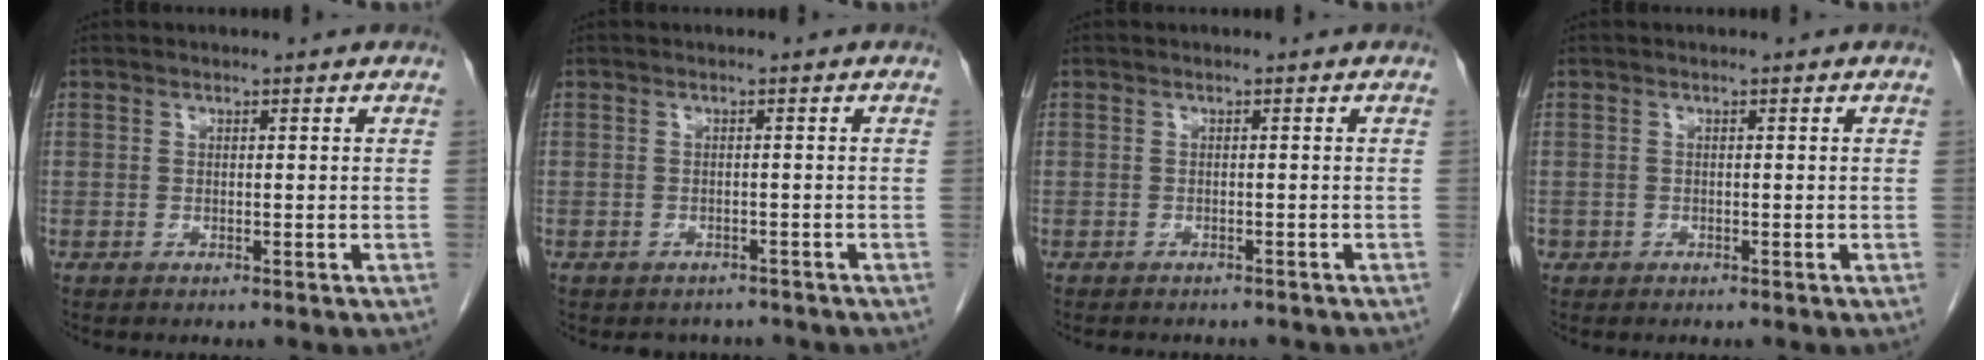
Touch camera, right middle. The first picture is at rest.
{"total": 3.2, "force": [-2.8, 1.6, 0.0], "torque": [-0.001, 0.004, -0.038]}
{"total": 5.5, "force": [-4.8, 1.8, 2.0], "torque": [-0.024, -0.001, -0.053]}
{"total": 0.5, "force": [-0.2, 0.5, 0.0], "torque": [-0.004, 0.004, -0.004]}